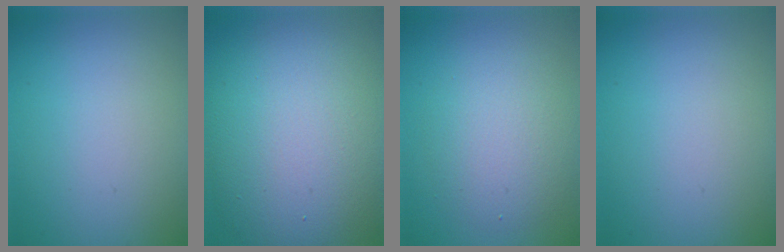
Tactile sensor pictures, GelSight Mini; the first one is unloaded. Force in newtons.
{"total": 13.6, "press": 13.6, "slide": 0.8}
{"total": 3.9, "press": 3.9, "slide": 0.5}
{"total": 0.0}